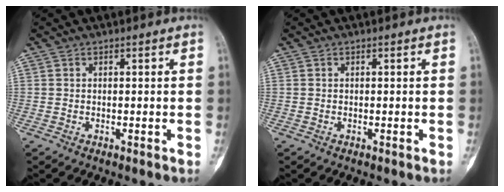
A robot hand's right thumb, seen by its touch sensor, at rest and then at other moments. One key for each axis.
{"total": 0.0}